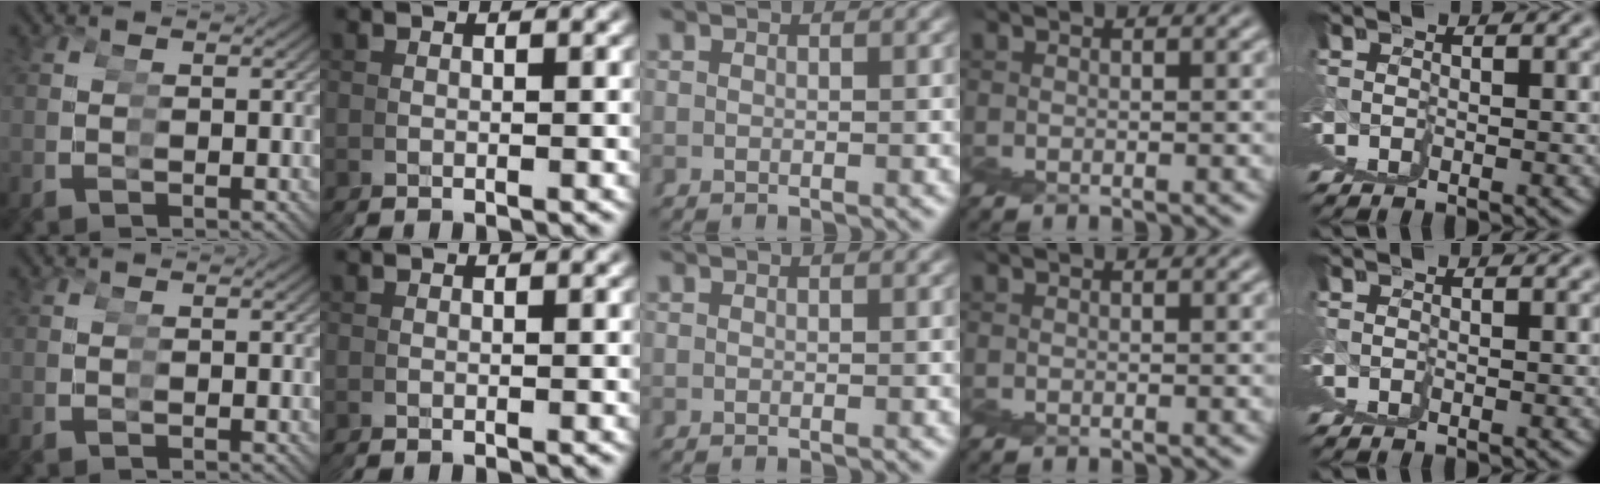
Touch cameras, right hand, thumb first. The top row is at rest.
{}